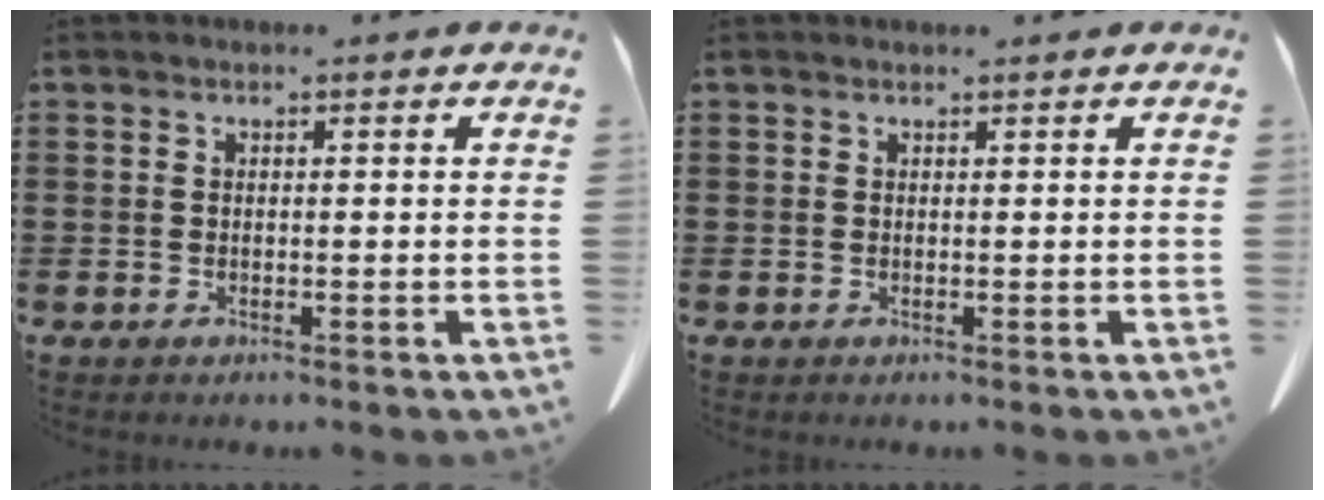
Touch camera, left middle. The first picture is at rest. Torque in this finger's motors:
{"motor_torque": [0.20, 0.02, -0.01, 0.01]}